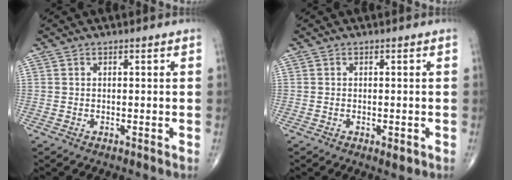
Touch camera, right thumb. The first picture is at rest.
{"total": 1.7, "force": [-0.6, 0.8, 1.3], "torque": [-0.019, -0.003, -0.005]}